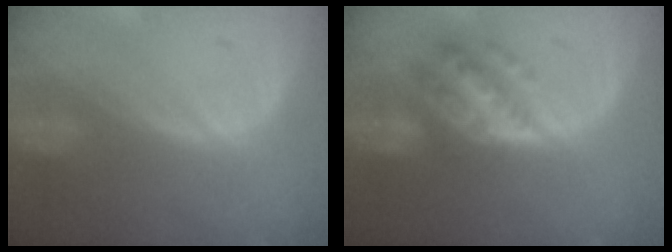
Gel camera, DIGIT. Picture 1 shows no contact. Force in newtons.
{"total": 6.7, "press": 6.6, "slide": 0.3}